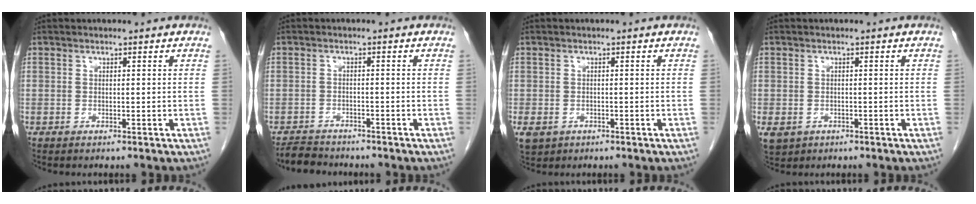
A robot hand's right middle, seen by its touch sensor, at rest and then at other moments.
{"total": 3.8, "force": [-3.6, 1.0, 0.3], "torque": [-0.012, -0.010, -0.063]}
{"total": 4.8, "force": [-2.4, 3.8, 1.9], "torque": [-0.050, -0.008, -0.034]}
{"total": 5.2, "force": [-2.4, 4.2, 1.9], "torque": [-0.050, -0.008, -0.032]}